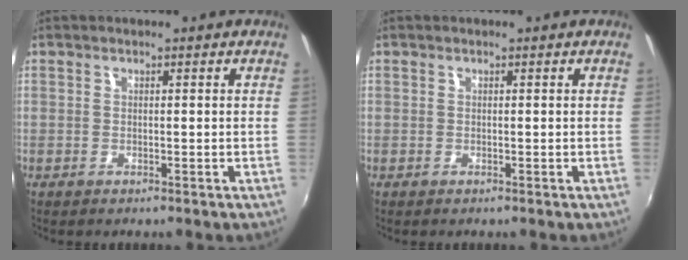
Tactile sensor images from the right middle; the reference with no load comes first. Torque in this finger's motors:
{"motor_torque": [0.00, 0.00, 0.00, 0.01]}